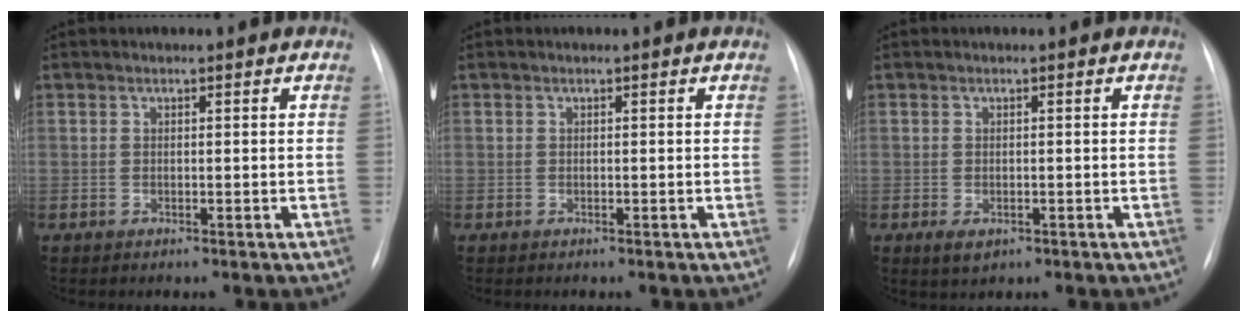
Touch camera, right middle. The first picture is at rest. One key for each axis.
{"total": 0.0}
{"total": 2.3, "fx": -1.1, "fy": 1.3, "fz": 1.5, "tx": -0.025, "ty": -0.003, "tz": -0.006}